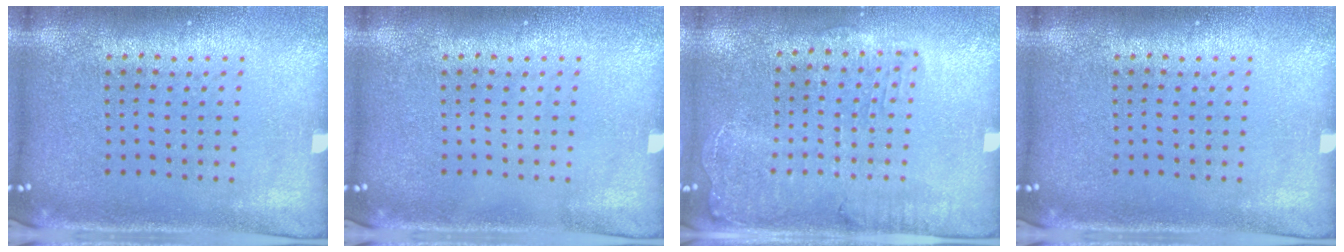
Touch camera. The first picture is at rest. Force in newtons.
{"total": 0.0}
{"total": 1.4, "press": 1.4, "slide": 0.4}
{"total": 0.0}